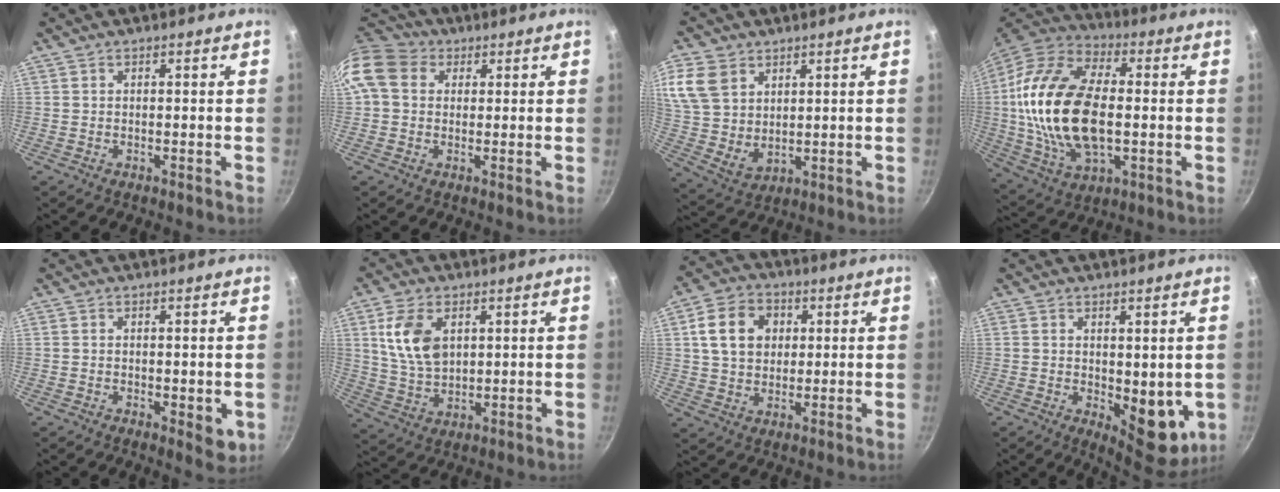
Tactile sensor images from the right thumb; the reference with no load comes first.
{"total": 12.2, "force": [3.3, 9.9, 6.3], "torque": [-0.121, 0.021, 0.045]}
{"total": 13.0, "force": [5.7, 9.3, 7.0], "torque": [-0.134, -0.021, 0.125]}
{"total": 24.9, "force": [-0.1, 14.1, 20.5], "torque": [-0.394, 0.017, -0.005]}
{"total": 3.8, "force": [-0.6, 1.7, 3.3], "torque": [-0.042, -0.014, -0.006]}
{"total": 10.5, "force": [3.3, 6.7, 7.5], "torque": [-0.130, -0.019, 0.068]}
{"total": 11.1, "force": [2.8, 8.7, 6.4], "torque": [-0.096, 0.008, 0.040]}
{"total": 9.9, "force": [-0.4, 5.2, 8.5], "torque": [-0.079, -0.016, 0.009]}